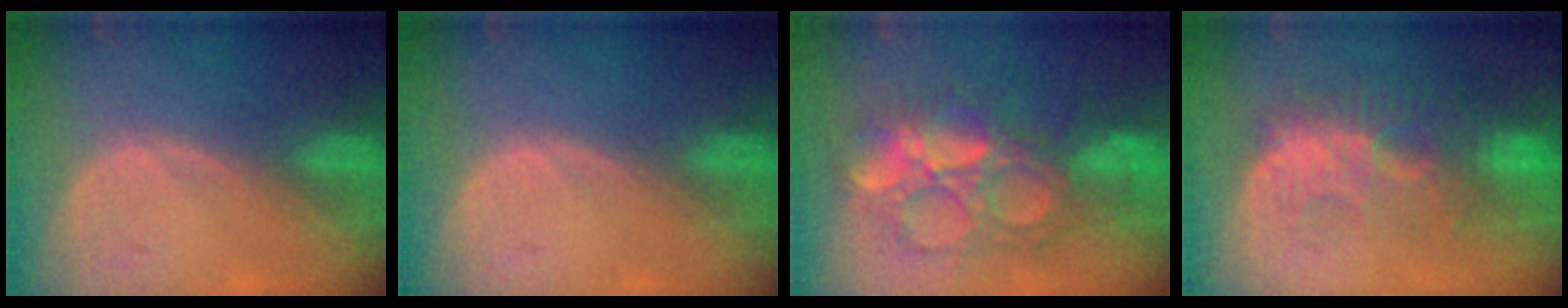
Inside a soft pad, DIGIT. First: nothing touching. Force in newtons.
{"total": 0.0}
{"total": 10.8, "press": 10.8, "slide": 0.9}
{"total": 10.6, "press": 9.5, "slide": 4.7}